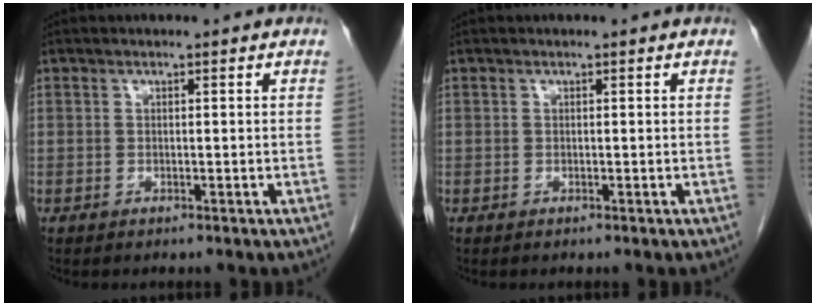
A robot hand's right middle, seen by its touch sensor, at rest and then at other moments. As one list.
[{"total": 0.0}]